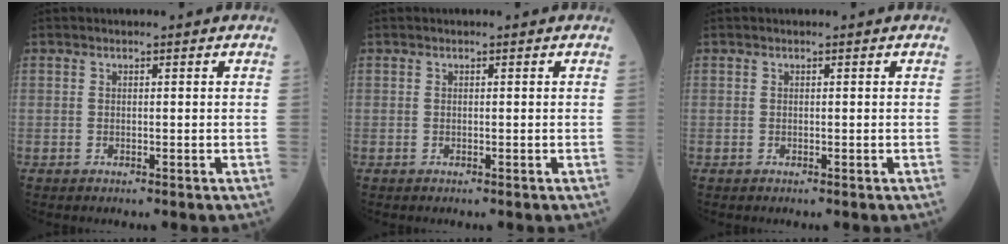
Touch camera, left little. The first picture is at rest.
{"total": 0.0}
{"total": 0.0}